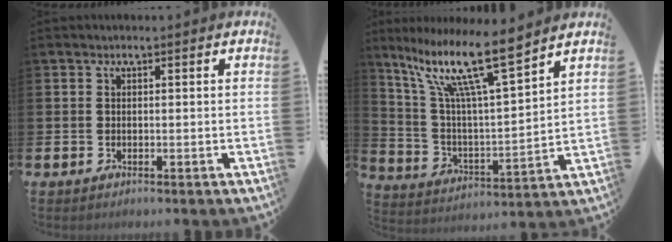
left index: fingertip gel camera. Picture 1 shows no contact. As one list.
[{"total": 14.2, "force": [10.1, 2.5, 9.6], "torque": [-0.199, -0.053, 0.168]}]